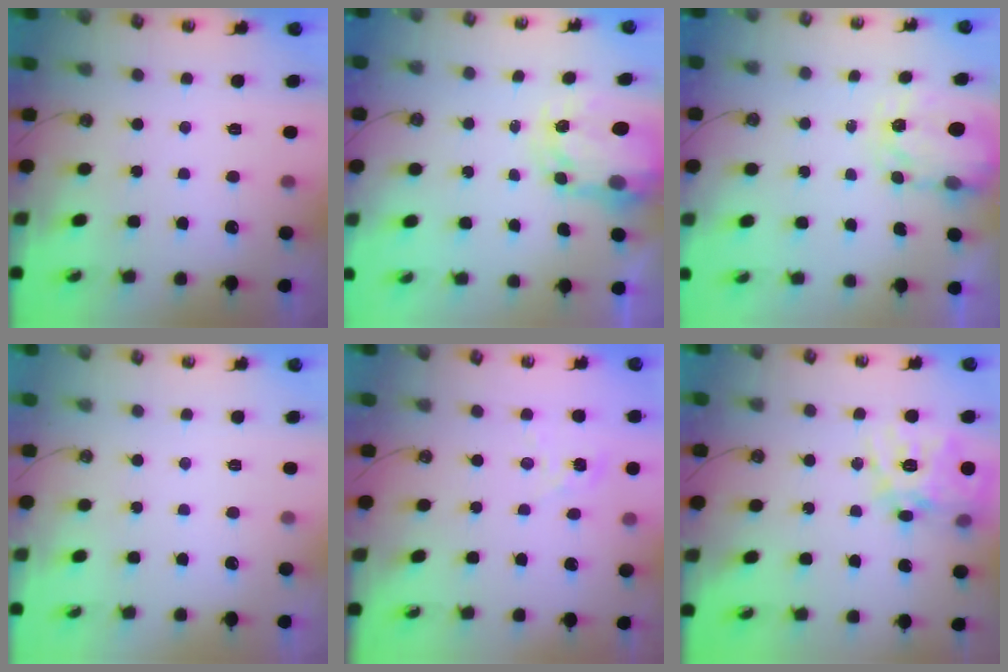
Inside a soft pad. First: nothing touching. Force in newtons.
{"total": 5.4, "press": 5.4, "slide": 0.4}
{"total": 3.6, "press": 3.6, "slide": 0.4}
{"total": 0.0}
{"total": 2.5, "press": 2.5, "slide": 0.2}
{"total": 17.9, "press": 17.8, "slide": 2.3}